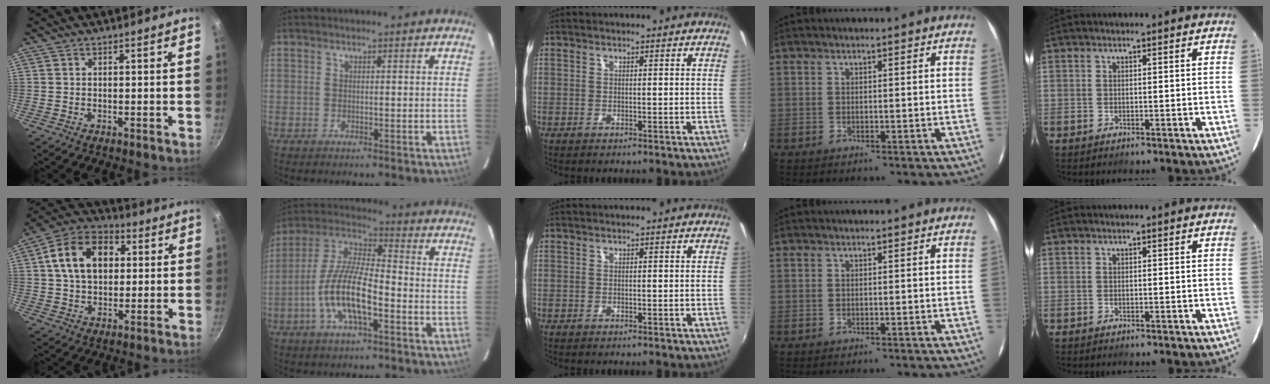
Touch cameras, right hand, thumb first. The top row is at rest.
{"thumb": {"total": 14.5, "force": [3.1, 10.1, 9.9], "torque": [-0.144, 0.020, 0.036]}, "index": {"total": 13.6, "force": [-5.0, 4.3, 11.9], "torque": [-0.245, -0.003, -0.095]}}